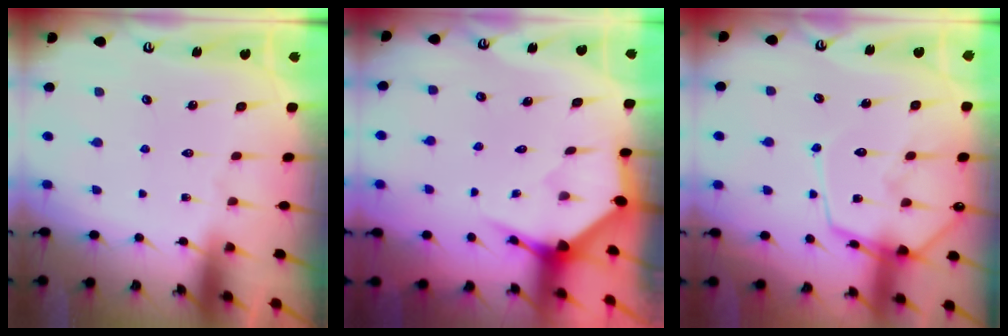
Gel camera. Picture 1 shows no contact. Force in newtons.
{"total": 3.5, "press": 3.5, "slide": 0.3}
{"total": 11.5, "press": 11.4, "slide": 1.2}